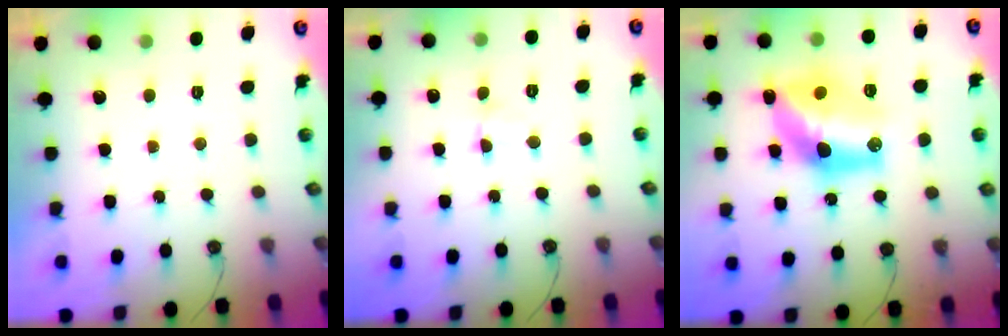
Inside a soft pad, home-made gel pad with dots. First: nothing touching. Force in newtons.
{"total": 1.6, "press": 1.3, "slide": 0.9}
{"total": 15.0, "press": 14.9, "slide": 1.2}